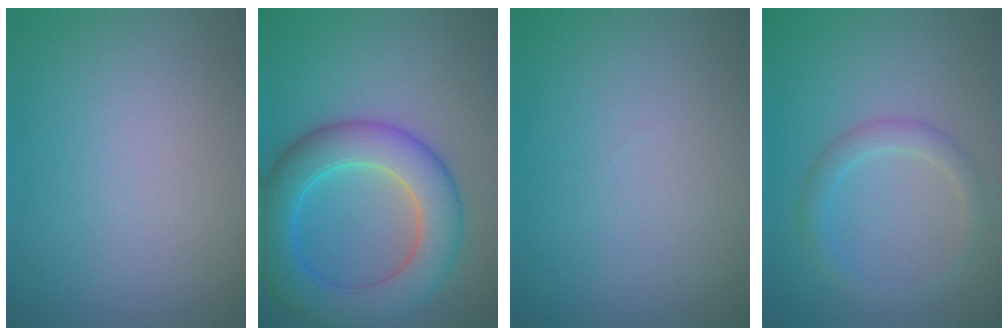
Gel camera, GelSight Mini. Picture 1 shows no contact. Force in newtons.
{"total": 7.7, "press": 7.7, "slide": 0.1}
{"total": 0.0}
{"total": 2.0, "press": 2.0, "slide": 0.1}